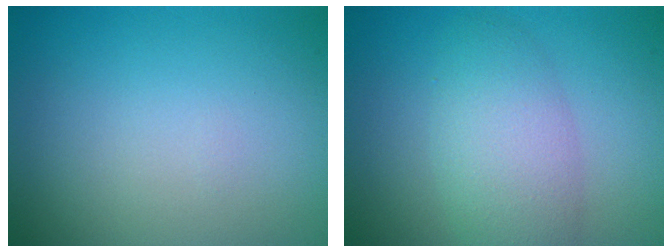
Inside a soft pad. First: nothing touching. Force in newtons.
{"total": 4.6, "press": 4.6, "slide": 0.2}